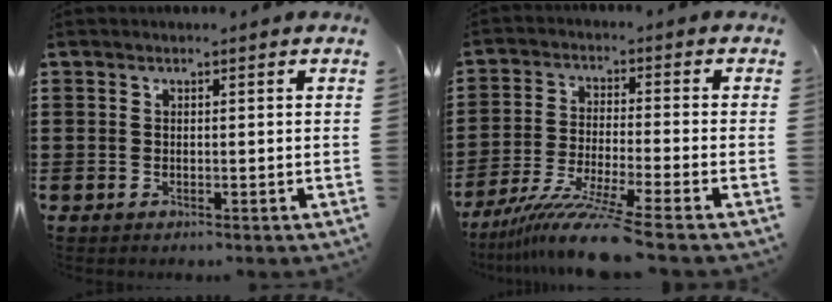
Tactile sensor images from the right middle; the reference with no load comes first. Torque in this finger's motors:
{"motor_torque": [1.72, -0.42, 0.51, 0.20]}